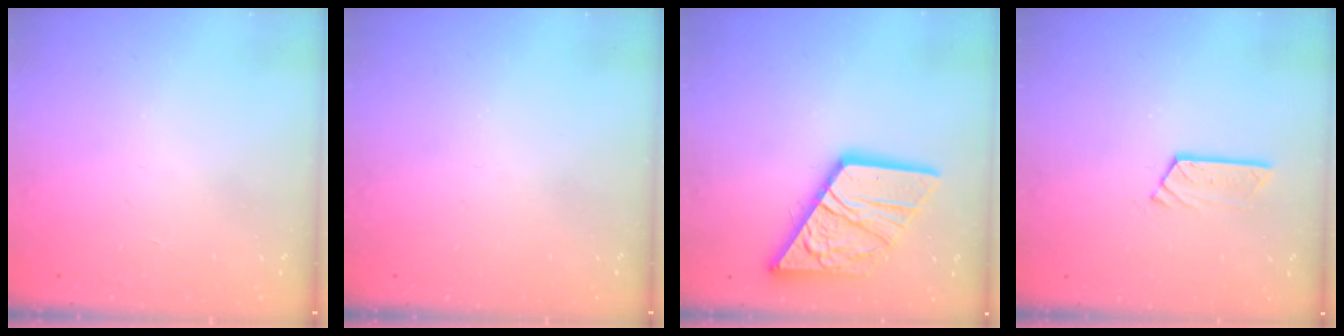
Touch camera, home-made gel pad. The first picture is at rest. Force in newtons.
{"total": 0.0}
{"total": 17.6, "press": 17.5, "slide": 2.1}
{"total": 4.8, "press": 4.8, "slide": 0.1}